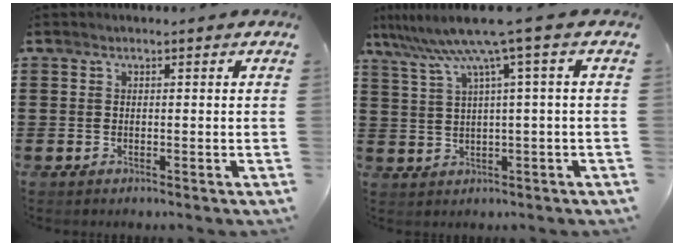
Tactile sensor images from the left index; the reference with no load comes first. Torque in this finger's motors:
{"motor_torque": [1.38, -0.77, 0.65, 0.20]}